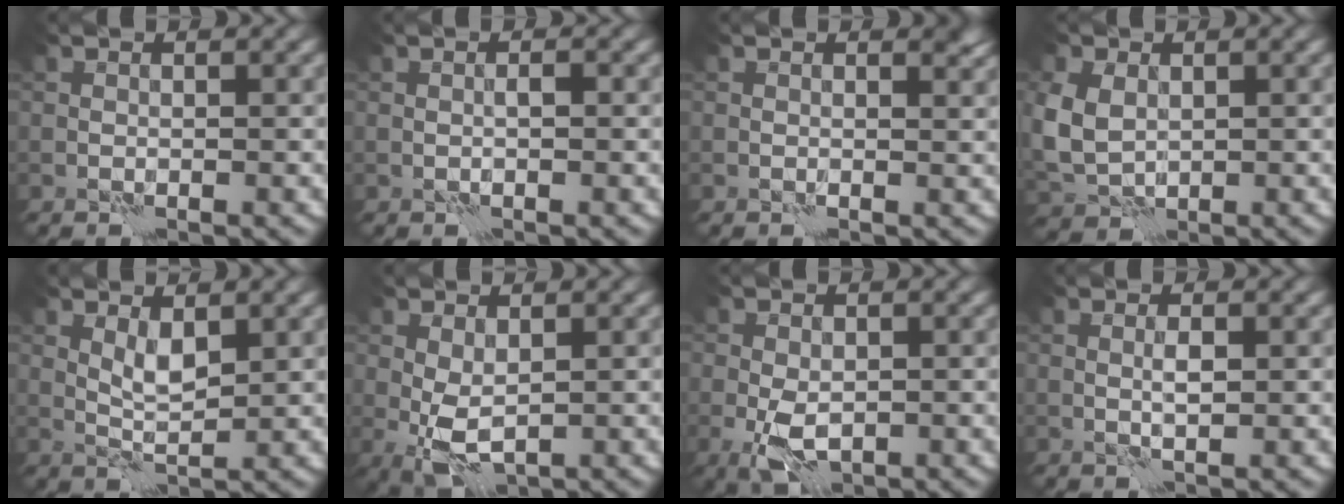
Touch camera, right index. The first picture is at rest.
{"total": 0.6, "force": [-0.1, 0.2, 0.6], "torque": [-0.011, 0.004, 0.000]}
{"total": 1.2, "force": [0.8, 0.4, 0.8], "torque": [-0.004, -0.004, 0.012]}
{"total": 5.0, "force": [0.7, 3.9, 3.1], "torque": [-0.092, 0.000, 0.018]}
{"total": 2.3, "force": [0.9, 0.8, 1.9], "torque": [-0.040, 0.001, 0.021]}
{"total": 3.1, "force": [-0.1, 1.5, 2.6], "torque": [-0.062, -0.004, 0.000]}
{"total": 3.8, "force": [-1.0, 2.1, 3.0], "torque": [-0.060, -0.006, -0.019]}
{"total": 1.1, "force": [0.2, 0.2, 1.1], "torque": [-0.021, 0.004, 0.004]}